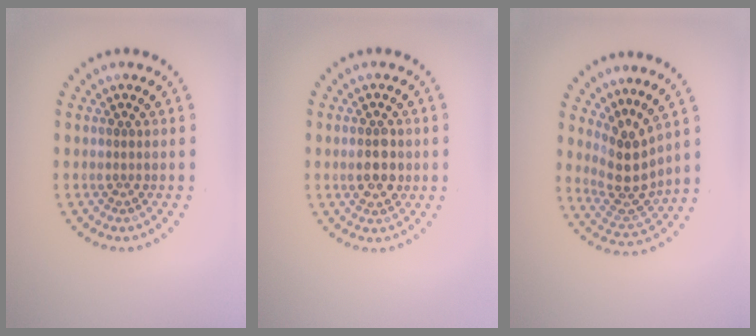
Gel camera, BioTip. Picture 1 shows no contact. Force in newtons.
{"total": 2.6, "press": 2.6, "slide": 0.2}
{"total": 3.6, "press": 2.9, "slide": 2.1}